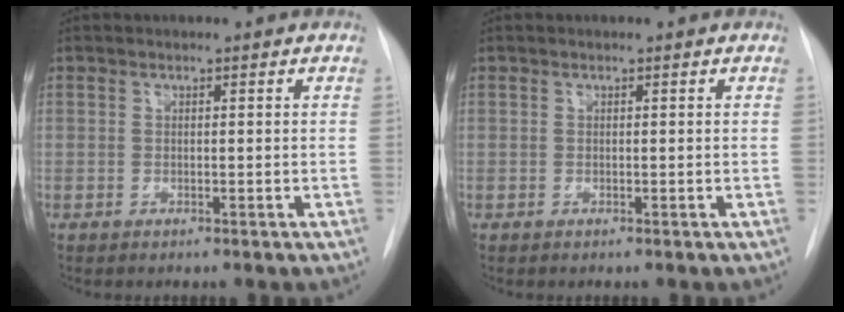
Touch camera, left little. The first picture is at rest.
{"total": 0.0}